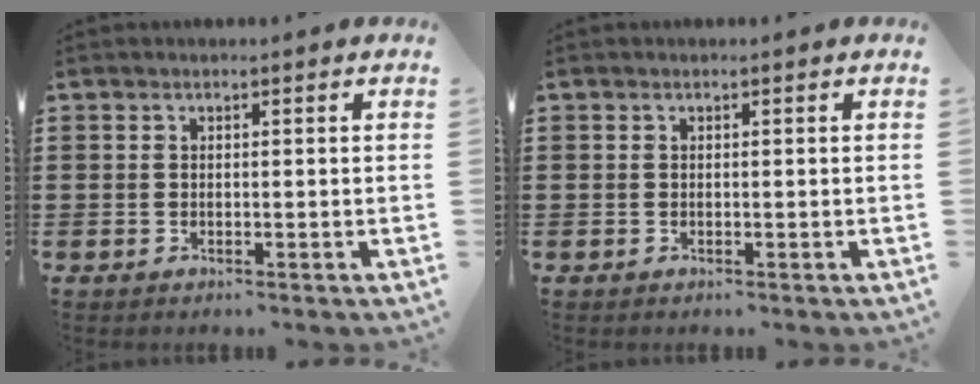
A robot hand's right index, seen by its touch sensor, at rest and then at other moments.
{"total": 0.0}